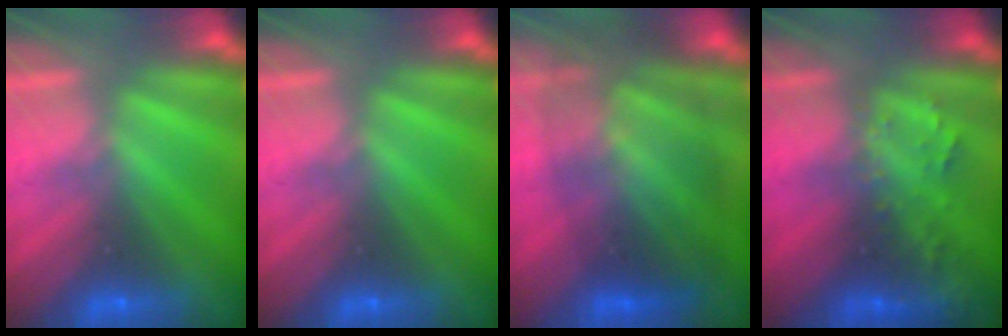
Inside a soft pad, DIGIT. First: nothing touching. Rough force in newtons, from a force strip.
{"total": 0.0}
{"total": 11.2}
{"total": 2.7}